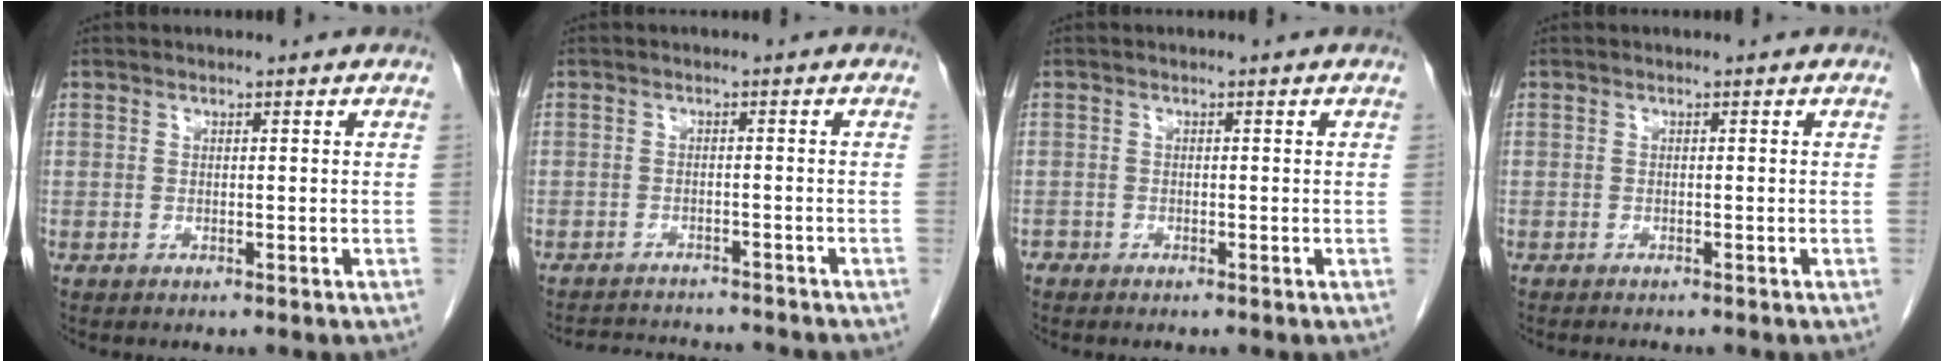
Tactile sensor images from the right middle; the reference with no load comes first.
{"total": 8.5, "force": [-8.2, 1.3, 2.1], "torque": [-0.030, 0.001, -0.107]}
{"total": 0.8, "force": [-0.7, 0.4, 0.0], "torque": [-0.006, 0.001, -0.015]}
{"total": 1.6, "force": [-1.5, 0.2, 0.6], "torque": [-0.011, -0.004, -0.018]}